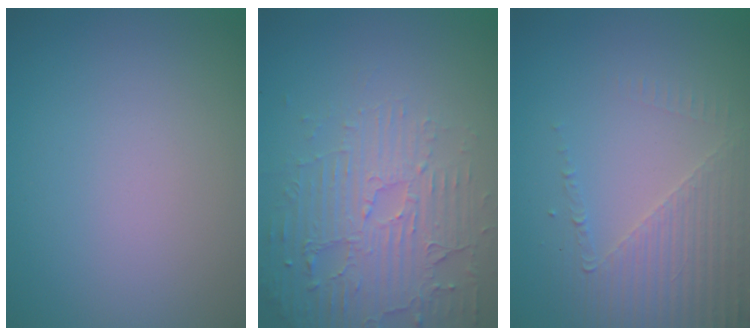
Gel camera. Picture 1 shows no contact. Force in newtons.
{"total": 5.5, "press": 3.8, "slide": 4.0}
{"total": 4.9, "press": 3.2, "slide": 3.7}